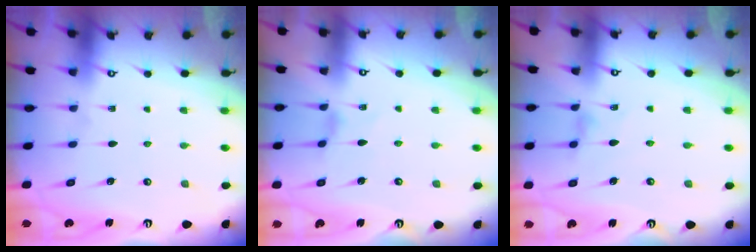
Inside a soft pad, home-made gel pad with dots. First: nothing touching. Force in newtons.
{"total": 0.0}
{"total": 1.3, "press": 1.3, "slide": 0.2}